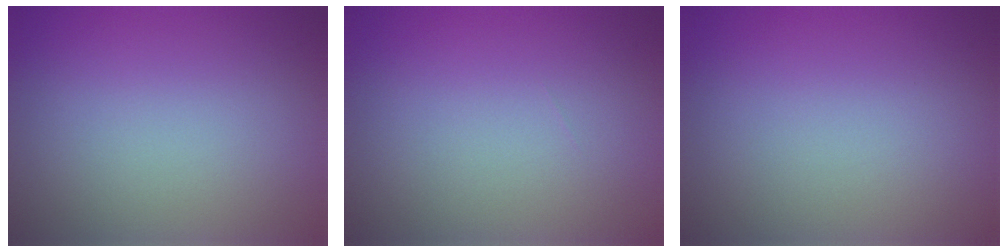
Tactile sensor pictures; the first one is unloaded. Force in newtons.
{"total": 0.0}
{"total": 0.0}